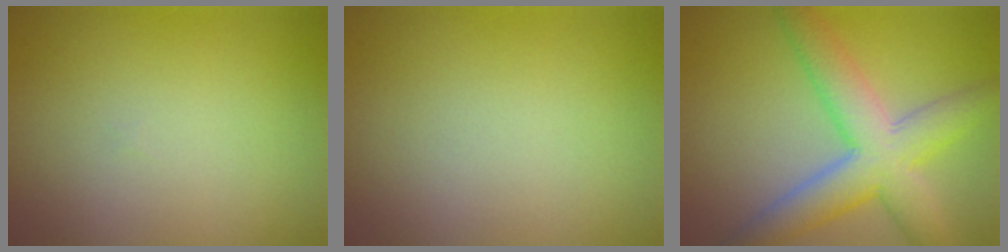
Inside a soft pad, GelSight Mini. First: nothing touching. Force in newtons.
{"total": 0.0}
{"total": 7.3, "press": 7.3, "slide": 0.4}